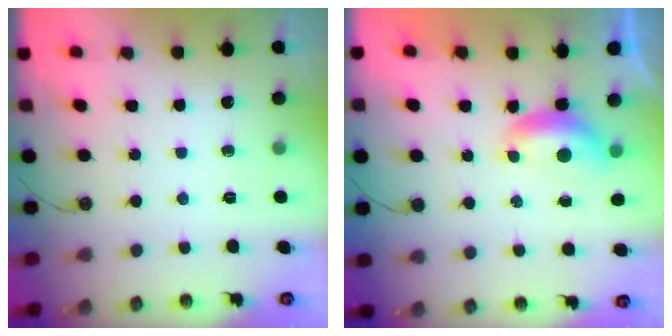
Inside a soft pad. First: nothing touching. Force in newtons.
{"total": 0.9, "press": 0.7, "slide": 0.6}